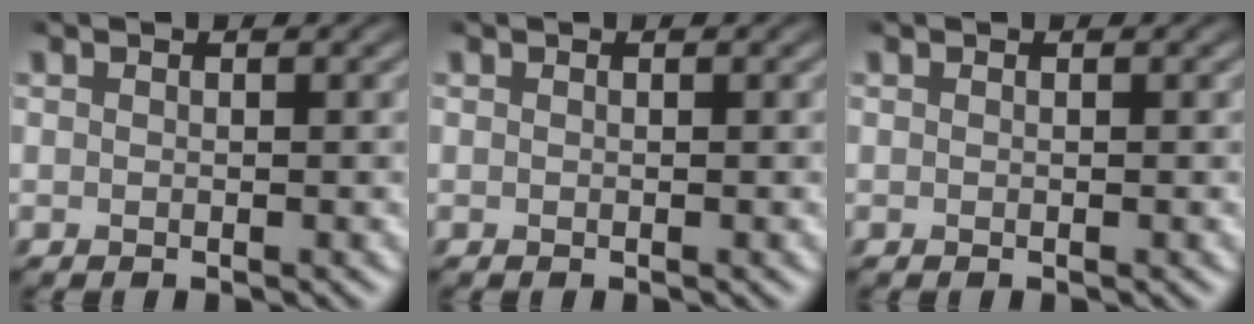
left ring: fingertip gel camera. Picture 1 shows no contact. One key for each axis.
{"total": 0.0}
{"total": 0.0}